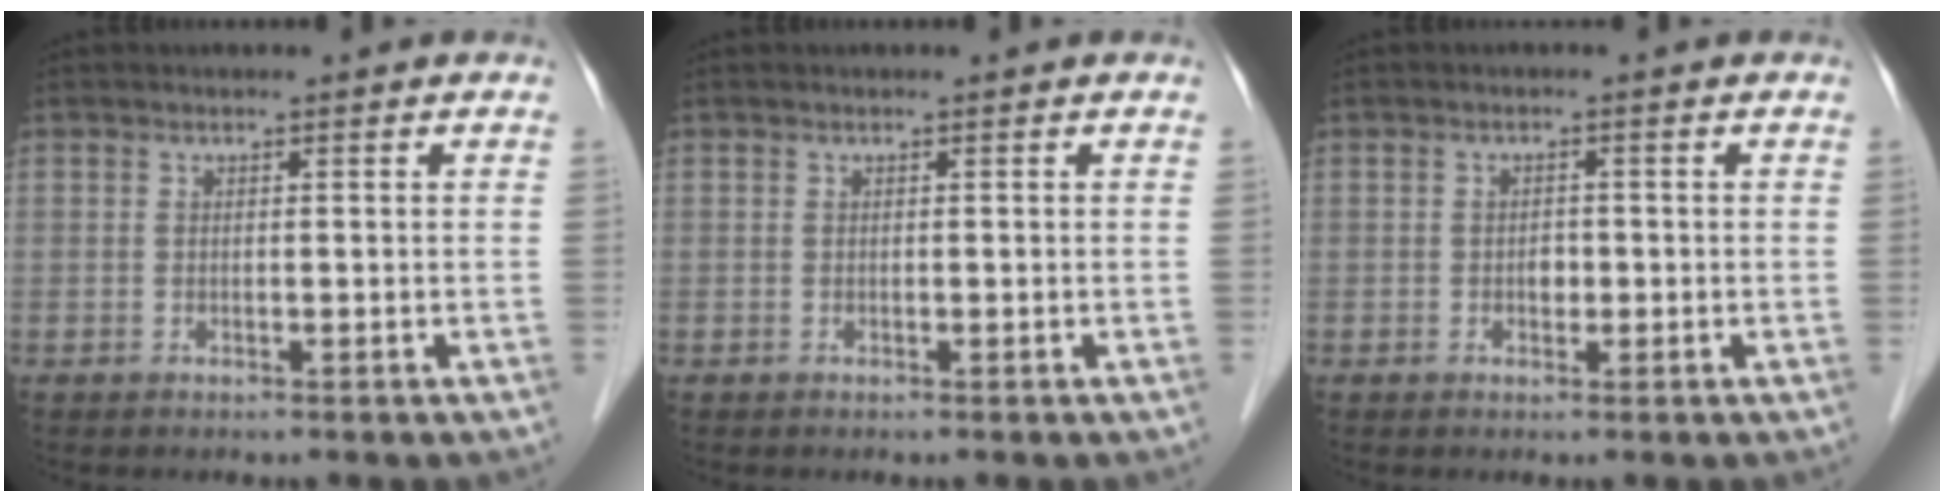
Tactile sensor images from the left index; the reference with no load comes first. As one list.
[{"total": 0.0}, {"total": 1.4, "force": [-0.4, 1.0, 0.9], "torque": [-0.014, 0.002, -0.006]}]